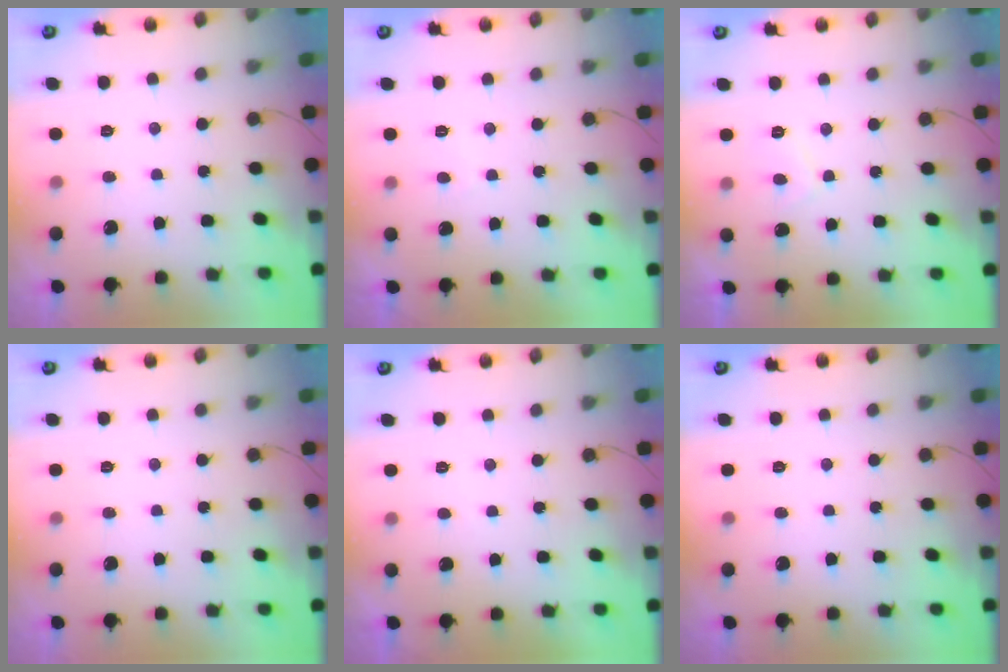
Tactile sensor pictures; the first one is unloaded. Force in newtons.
{"total": 0.8, "press": 0.7, "slide": 0.3}
{"total": 1.6, "press": 1.4, "slide": 0.7}
{"total": 0.0}
{"total": 0.8, "press": 0.7, "slide": 0.5}
{"total": 0.0}